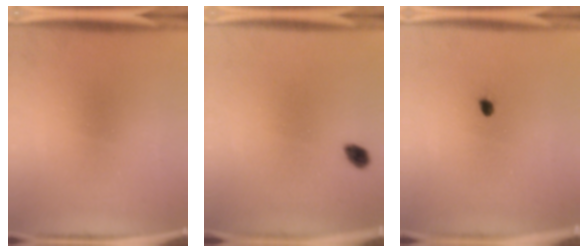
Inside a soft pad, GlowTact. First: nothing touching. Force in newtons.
{"total": 2.2}
{"total": 1.0}